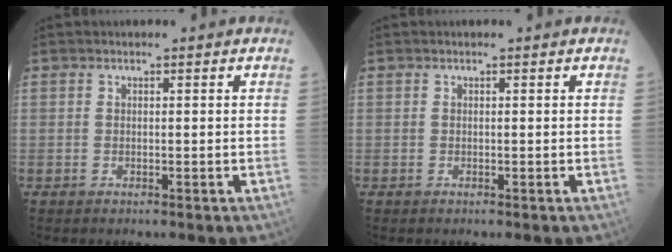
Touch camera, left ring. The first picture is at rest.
{"total": 0.0}